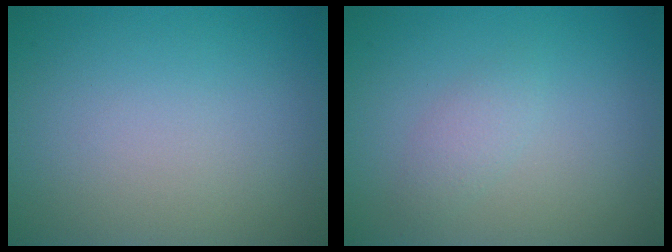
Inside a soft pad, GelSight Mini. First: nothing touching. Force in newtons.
{"total": 1.3, "press": 1.3, "slide": 0.0}